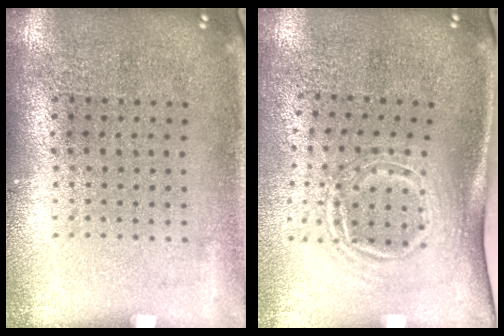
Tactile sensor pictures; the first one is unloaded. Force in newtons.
{"total": 1.7, "press": 1.2, "slide": 1.2}